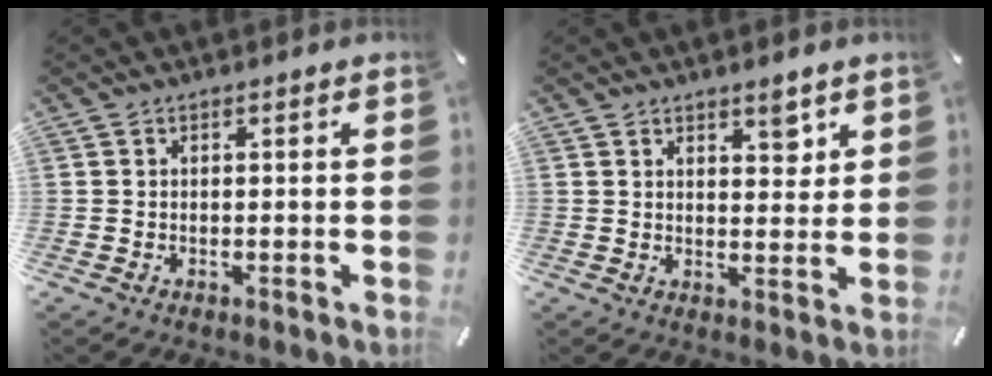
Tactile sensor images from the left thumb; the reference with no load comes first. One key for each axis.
{"total": 4.5, "fx": 3.2, "fy": 2.4, "fz": 2.1, "tx": -0.009, "ty": -0.021, "tz": 0.050}